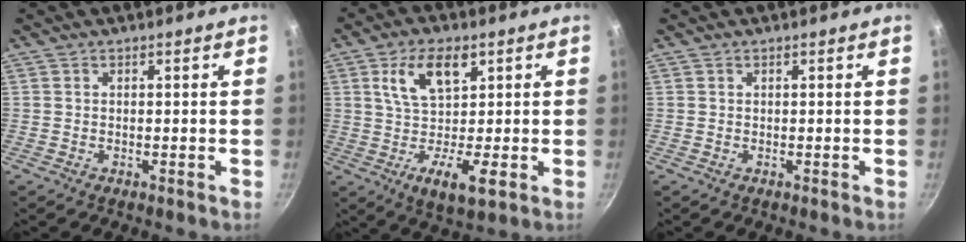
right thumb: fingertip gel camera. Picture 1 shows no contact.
{"total": 12.1, "force": [2.2, 6.4, 10.0], "torque": [-0.144, -0.010, 0.035]}
{"total": 0.0}